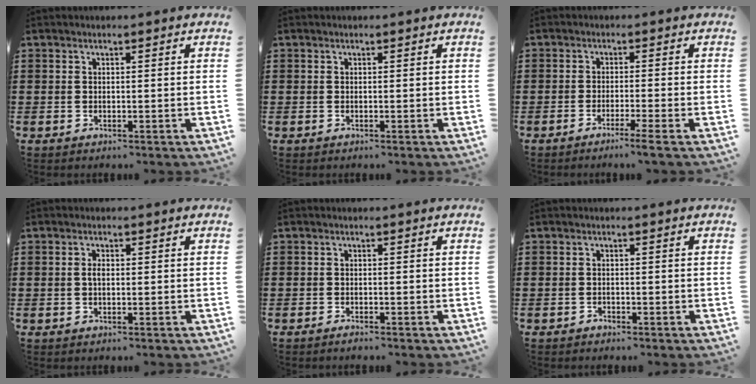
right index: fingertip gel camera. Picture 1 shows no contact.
{"total": 0.0}
{"total": 2.5, "force": [-1.8, -0.6, 1.6], "torque": [-0.026, -0.005, -0.034]}
{"total": 1.4, "force": [0.0, 0.6, 1.2], "torque": [-0.025, 0.002, -0.002]}
{"total": 0.8, "force": [-0.8, 0.0, 0.3], "torque": [-0.009, -0.006, -0.014]}
{"total": 0.9, "force": [-0.9, 0.2, 0.0], "torque": [-0.004, 0.001, -0.020]}